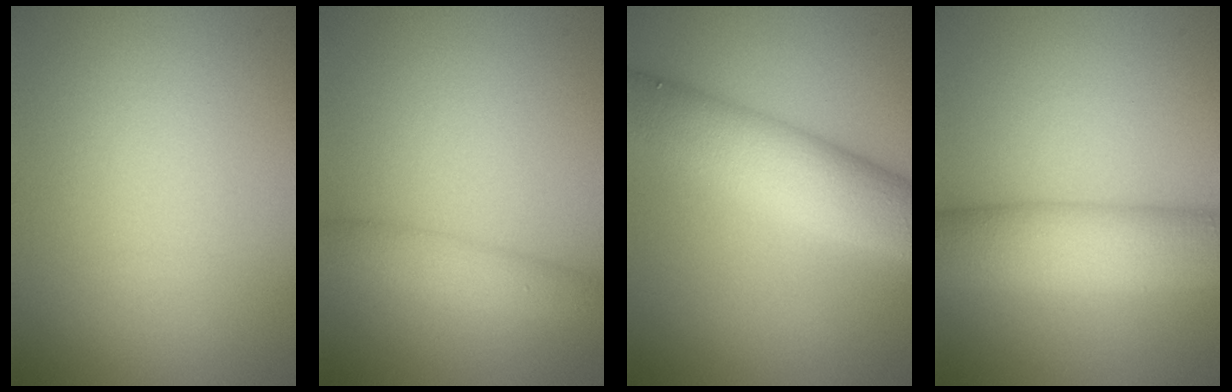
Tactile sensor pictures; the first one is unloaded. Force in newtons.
{"total": 2.9, "press": 2.9, "slide": 0.1}
{"total": 7.8, "press": 7.7, "slide": 0.5}
{"total": 7.1, "press": 7.1, "slide": 0.2}